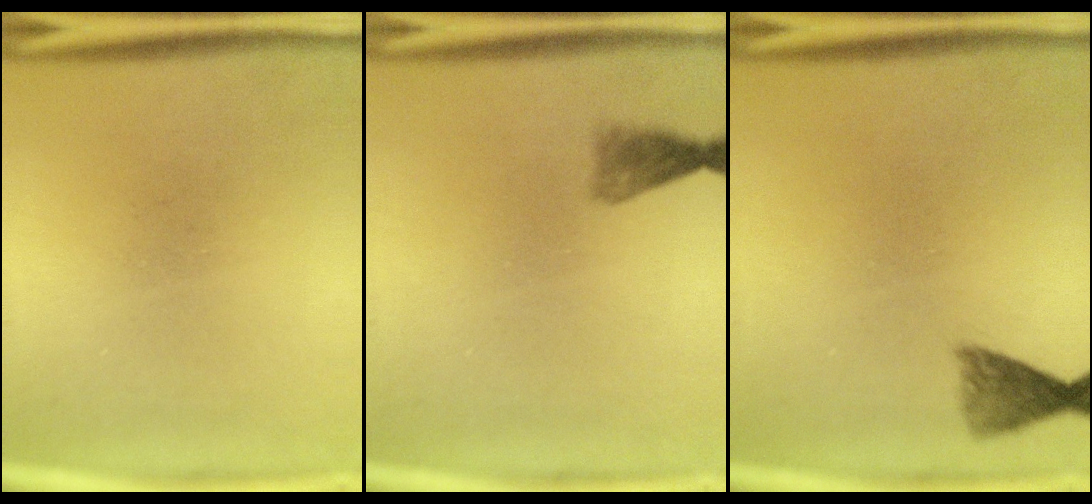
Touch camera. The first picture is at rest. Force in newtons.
{"total": 1.7}
{"total": 2.8}